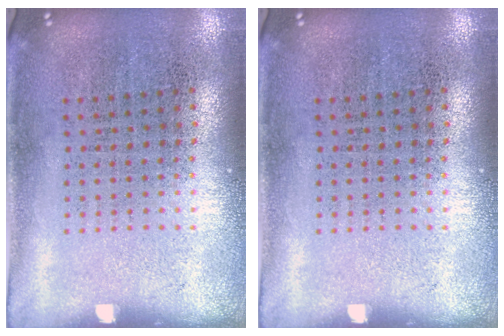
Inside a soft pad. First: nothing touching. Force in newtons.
{"total": 0.0}